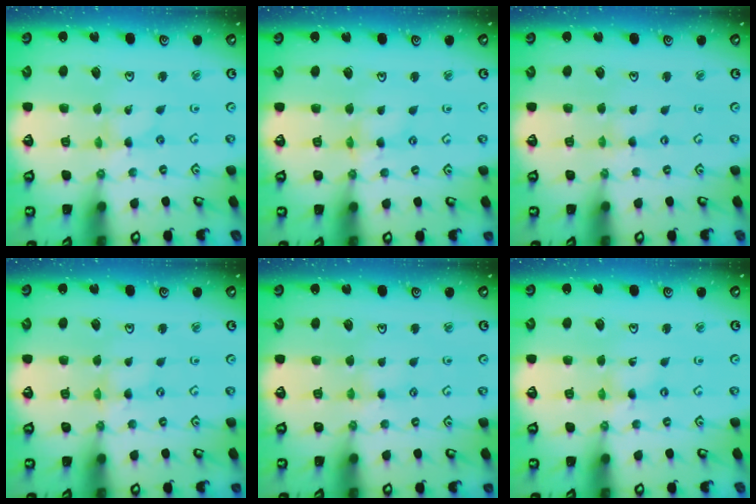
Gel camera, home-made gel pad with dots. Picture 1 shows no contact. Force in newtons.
{"total": 3.2, "press": 3.2, "slide": 0.3}
{"total": 1.2, "press": 1.2, "slide": 0.3}
{"total": 1.1, "press": 1.1, "slide": 0.1}
{"total": 2.6, "press": 2.6, "slide": 0.4}
{"total": 0.7, "press": 0.7, "slide": 0.2}